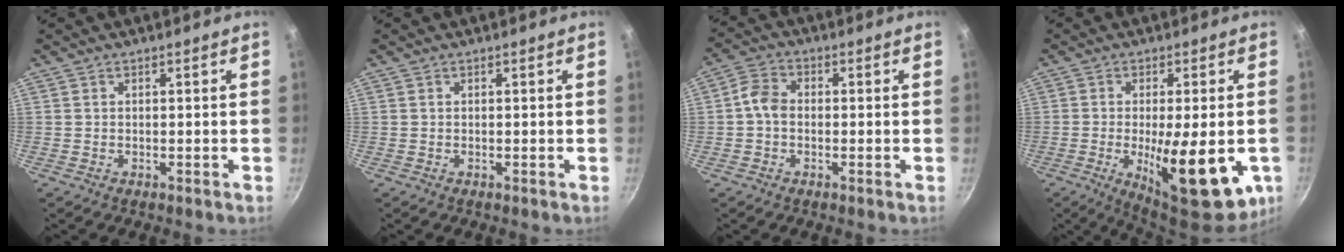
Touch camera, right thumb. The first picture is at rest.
{"total": 0.0}
{"total": 4.7, "force": [-0.5, 3.5, 3.1], "torque": [-0.055, 0.018, -0.021]}
{"total": 18.7, "force": [-4.7, 6.2, 17.0], "torque": [-0.220, -0.007, -0.055]}